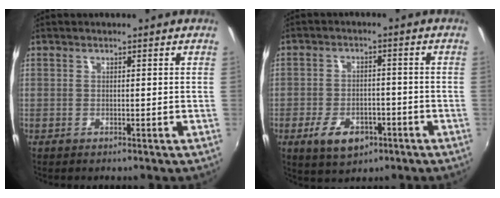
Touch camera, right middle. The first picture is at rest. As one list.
[{"total": 8.2, "force": [-4.4, 4.8, 5.1], "torque": [-0.118, -0.005, -0.066]}]